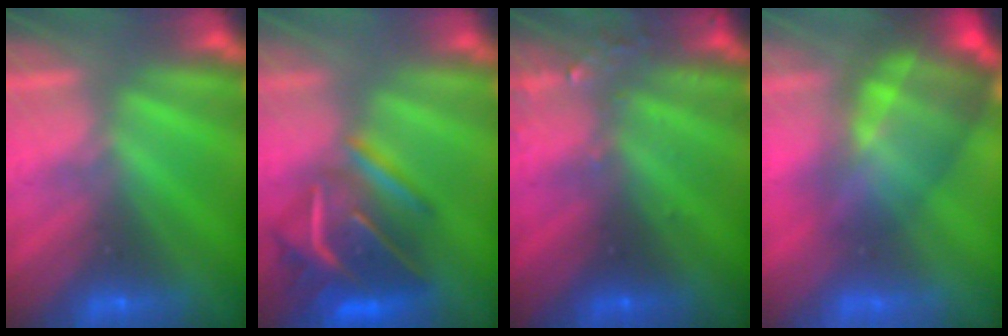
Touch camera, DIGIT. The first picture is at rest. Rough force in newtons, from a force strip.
{"total": 6.5}
{"total": 3.3}
{"total": 7.0}